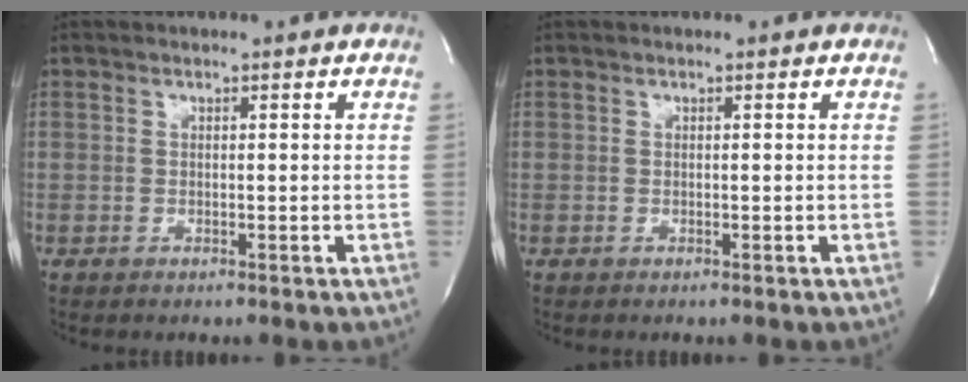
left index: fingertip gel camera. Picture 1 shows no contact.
{"total": 0.0}